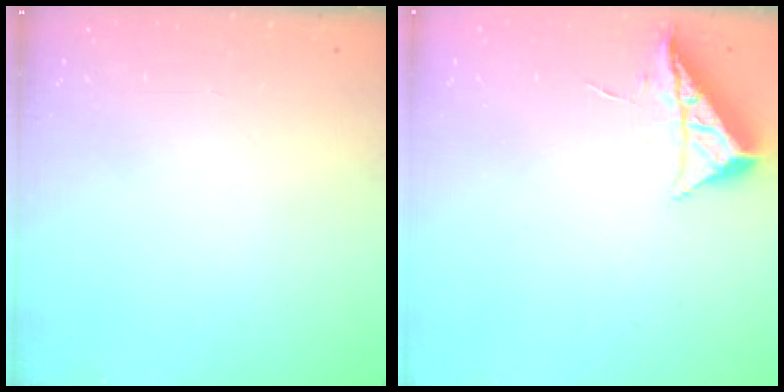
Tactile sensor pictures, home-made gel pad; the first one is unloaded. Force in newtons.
{"total": 6.1, "press": 6.1, "slide": 0.7}